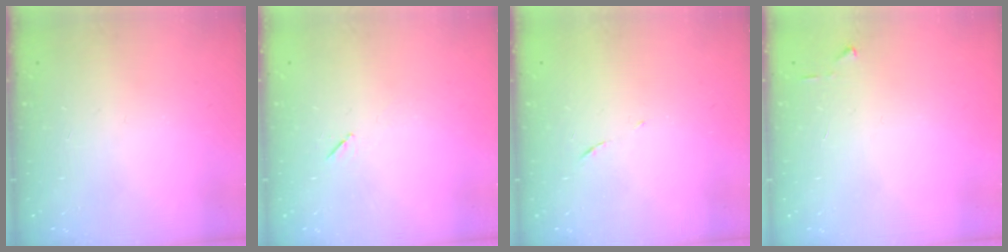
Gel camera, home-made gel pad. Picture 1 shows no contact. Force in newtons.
{"total": 4.3, "press": 3.9, "slide": 1.8}
{"total": 5.0, "press": 5.0, "slide": 0.3}
{"total": 3.0, "press": 2.9, "slide": 0.4}